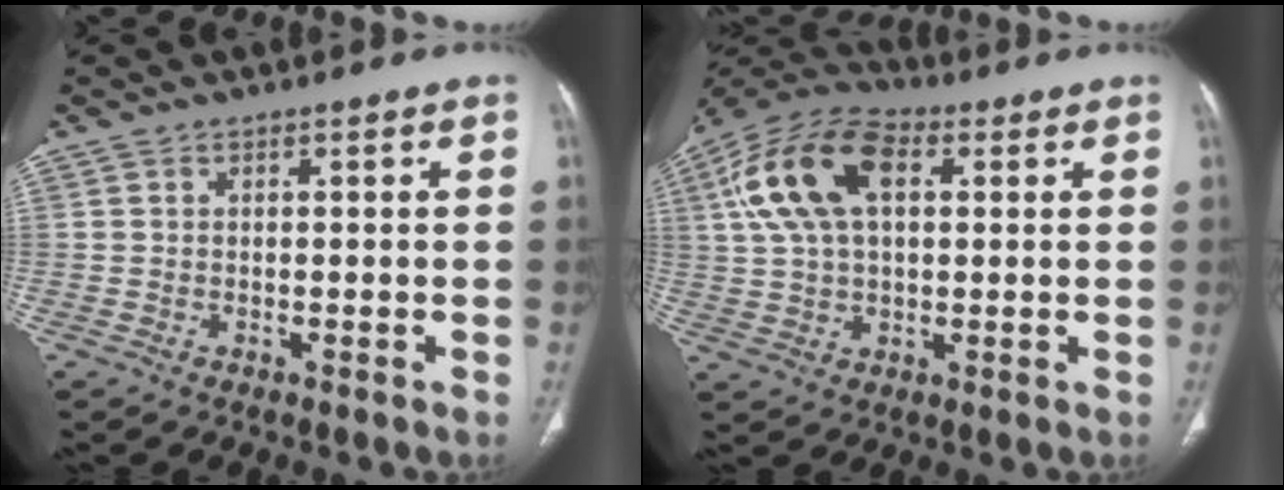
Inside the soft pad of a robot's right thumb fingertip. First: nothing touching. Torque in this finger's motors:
{"motor_torque": [0.76, 2.83, 1.03, 0.20, 0.21]}